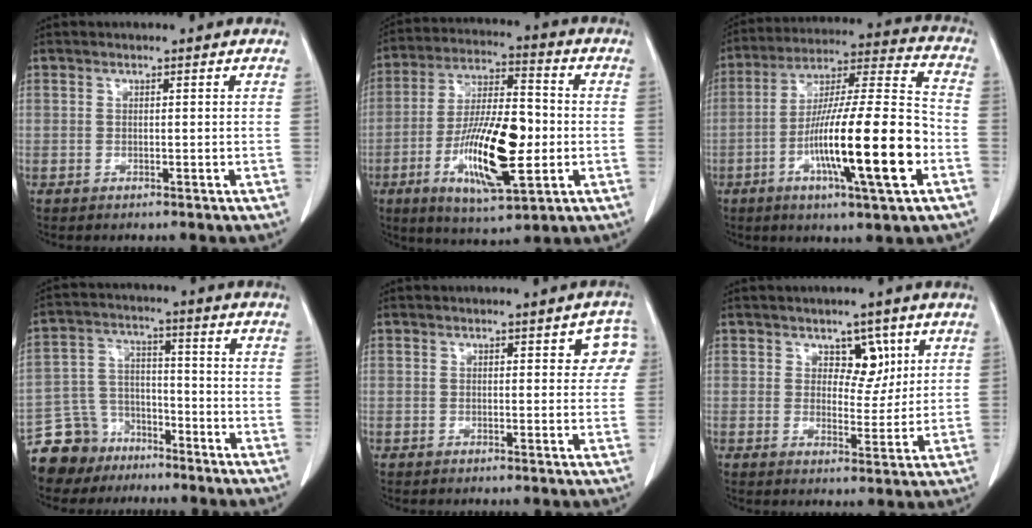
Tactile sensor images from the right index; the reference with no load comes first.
{"total": 16.2, "force": [-3.5, 4.4, 15.1], "torque": [-0.286, -0.003, -0.056]}
{"total": 19.8, "force": [-6.1, 1.3, 18.8], "torque": [-0.320, -0.005, -0.100]}
{"total": 9.1, "force": [-6.9, 5.9, 0.3], "torque": [-0.014, 0.029, -0.124]}
{"total": 4.5, "force": [1.7, 1.9, 3.7], "torque": [-0.022, 0.007, 0.011]}
{"total": 4.8, "force": [2.3, 2.9, 3.0], "torque": [-0.031, 0.000, 0.036]}